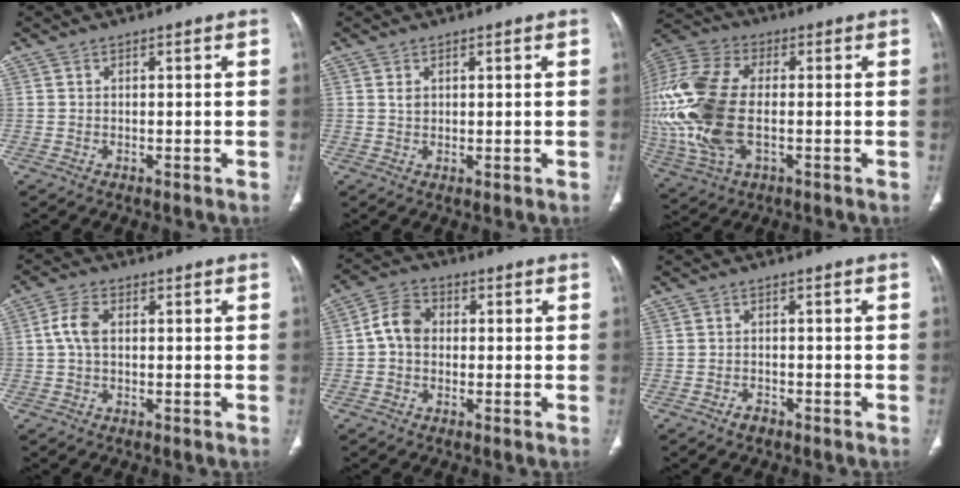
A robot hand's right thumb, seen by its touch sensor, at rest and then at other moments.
{"total": 1.3, "force": [0.6, 0.8, 0.8], "torque": [-0.011, -0.006, 0.015]}
{"total": 22.0, "force": [-1.4, 12.1, 18.3], "torque": [-0.445, -0.005, -0.021]}
{"total": 4.5, "force": [0.4, 2.7, 3.6], "torque": [-0.080, 0.011, 0.005]}
{"total": 6.3, "force": [0.1, 5.0, 3.9], "torque": [-0.060, 0.019, -0.009]}
{"total": 1.8, "force": [-1.3, 1.0, 0.7], "torque": [-0.013, 0.008, -0.021]}